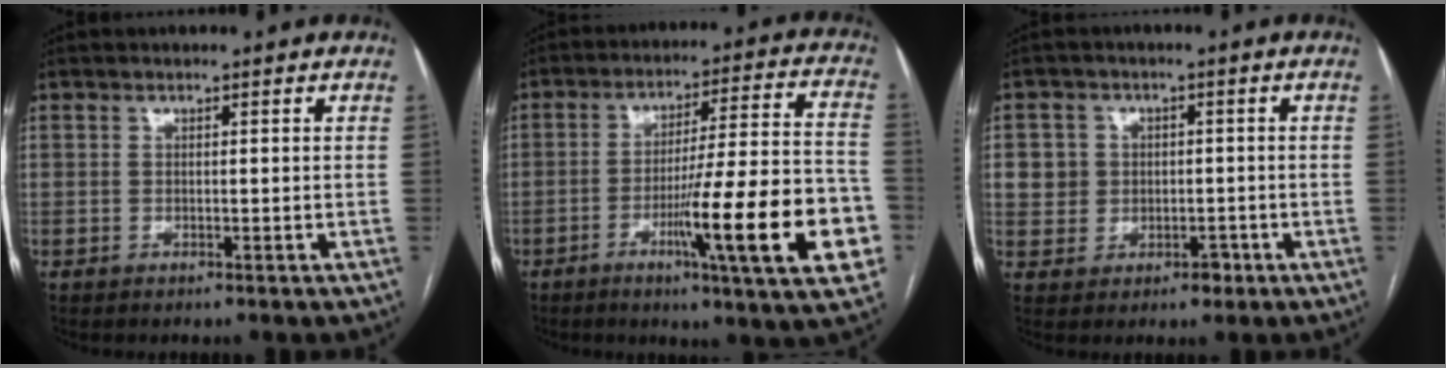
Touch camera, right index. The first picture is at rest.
{"total": 20.3, "force": [-6.9, 0.9, 19.1], "torque": [-0.234, -0.002, -0.098]}
{"total": 5.2, "force": [-0.5, 4.9, 1.5], "torque": [-0.010, 0.015, 0.003]}